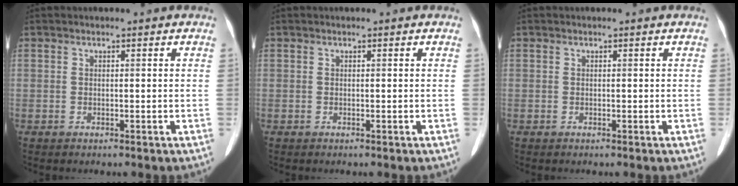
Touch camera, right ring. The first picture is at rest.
{"total": 0.0}
{"total": 0.0}